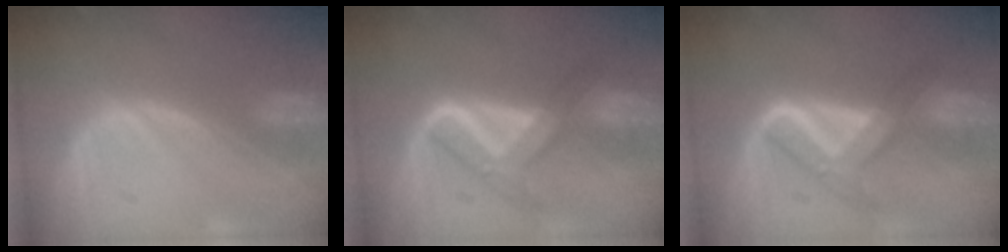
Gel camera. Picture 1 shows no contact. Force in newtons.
{"total": 5.7, "press": 5.7, "slide": 0.3}
{"total": 5.7, "press": 5.7, "slide": 0.3}